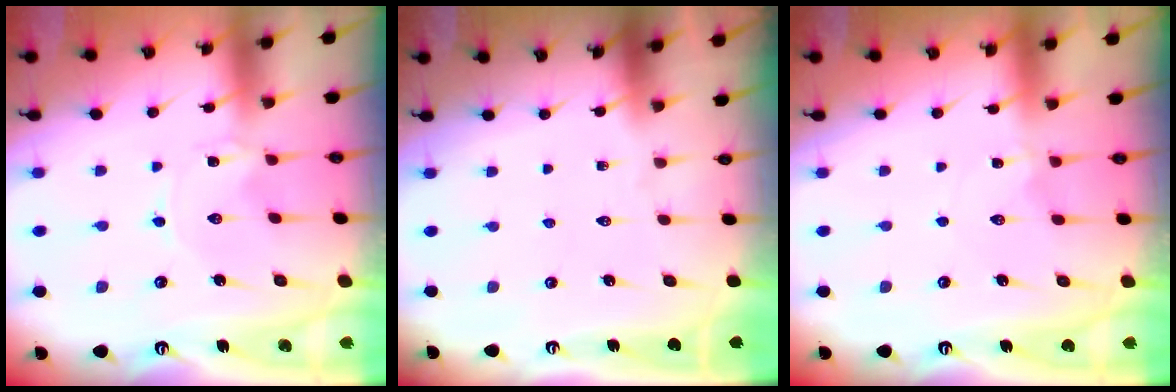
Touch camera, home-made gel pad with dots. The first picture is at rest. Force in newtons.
{"total": 0.0}
{"total": 0.8, "press": 0.7, "slide": 0.3}